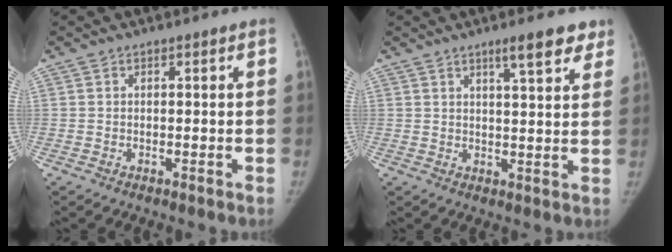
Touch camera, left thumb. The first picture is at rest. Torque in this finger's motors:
{"motor_torque": [0.67, 0.51, 0.55, -0.61, 0.10]}